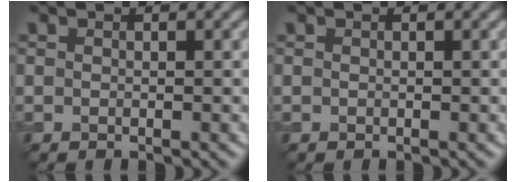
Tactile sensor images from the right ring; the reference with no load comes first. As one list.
[{"total": 0.0}]